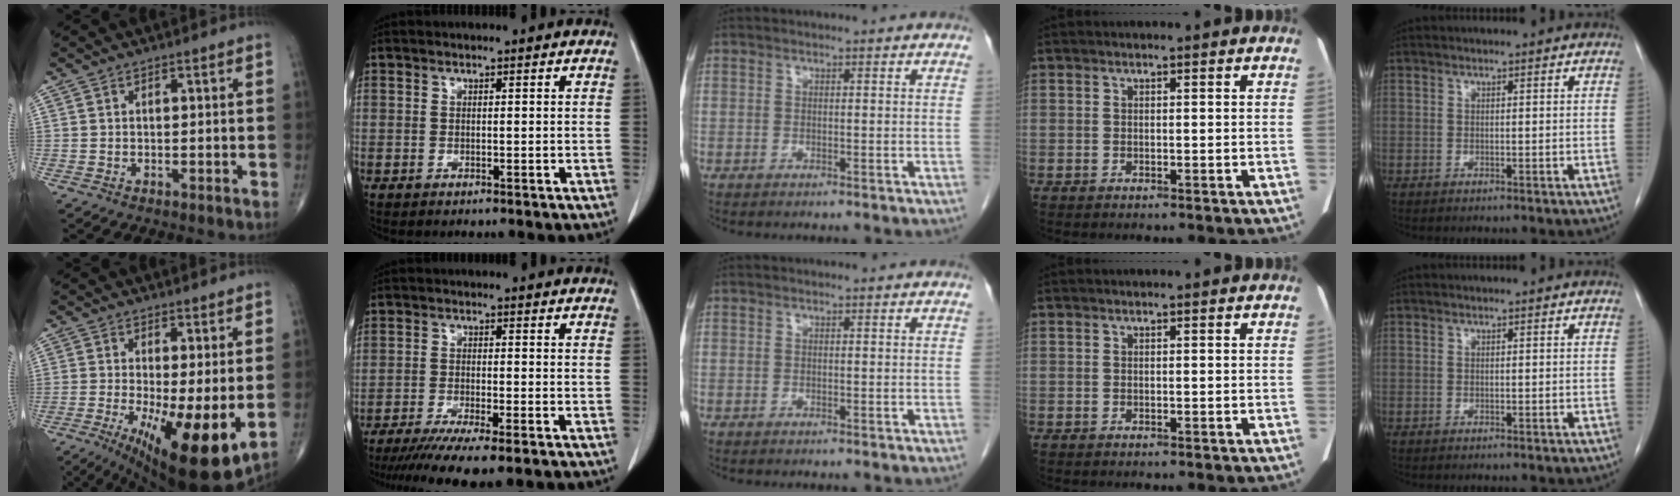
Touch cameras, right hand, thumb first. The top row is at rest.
{"thumb": {"total": 14.9, "force": [-3.3, 3.9, 14.0], "torque": [-0.210, -0.025, -0.035]}, "index": {"total": 12.6, "force": [-10.0, 0.8, 7.6], "torque": [-0.110, -0.027, -0.153]}}